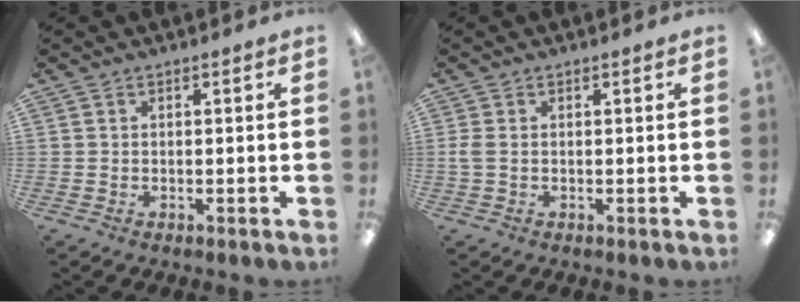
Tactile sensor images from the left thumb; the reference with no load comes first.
{"total": 1.8, "force": [0.1, 0.8, 1.7], "torque": [-0.034, 0.004, 0.001]}